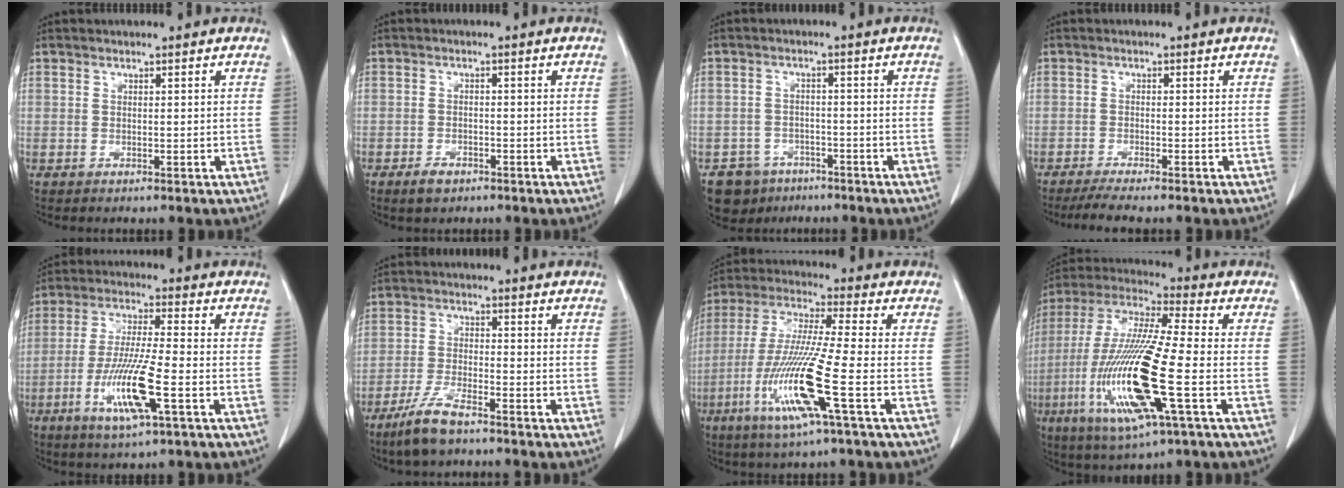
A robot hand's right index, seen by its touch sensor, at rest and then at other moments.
{"total": 2.6, "force": [-1.8, 1.4, 1.3], "torque": [-0.023, 0.002, -0.024]}
{"total": 6.0, "force": [-4.2, 4.3, 0.5], "torque": [-0.005, 0.008, -0.063]}
{"total": 5.2, "force": [-4.4, -0.1, 2.8], "torque": [-0.040, -0.012, -0.071]}
{"total": 11.6, "force": [-4.1, 0.7, 10.8], "torque": [-0.214, -0.018, -0.078]}
{"total": 6.7, "force": [-5.1, 1.2, 4.2], "torque": [-0.094, -0.012, -0.098]}
{"total": 14.6, "force": [-5.2, -0.6, 13.6], "torque": [-0.283, -0.023, -0.107]}
{"total": 20.0, "force": [-5.2, 1.6, 19.2], "torque": [-0.414, -0.025, -0.099]}